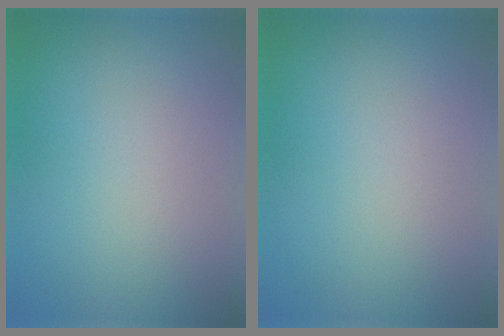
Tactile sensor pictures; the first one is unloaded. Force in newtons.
{"total": 0.0}